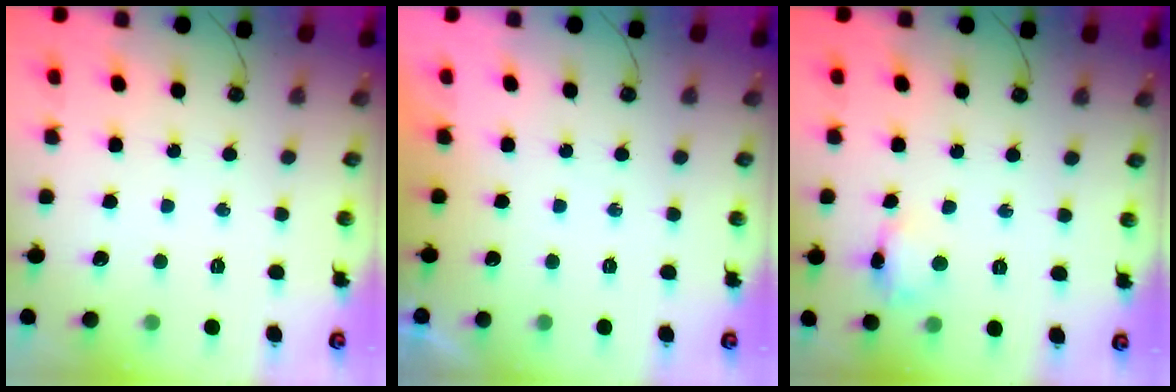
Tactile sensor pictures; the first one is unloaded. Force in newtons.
{"total": 0.0}
{"total": 7.2, "press": 7.2, "slide": 0.5}